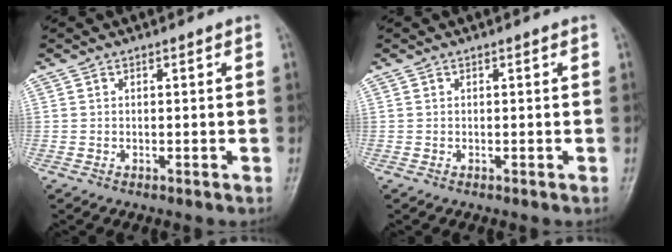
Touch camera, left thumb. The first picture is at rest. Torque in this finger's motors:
{"motor_torque": [0.01, 0.00, -0.06, 0.00, 0.01]}